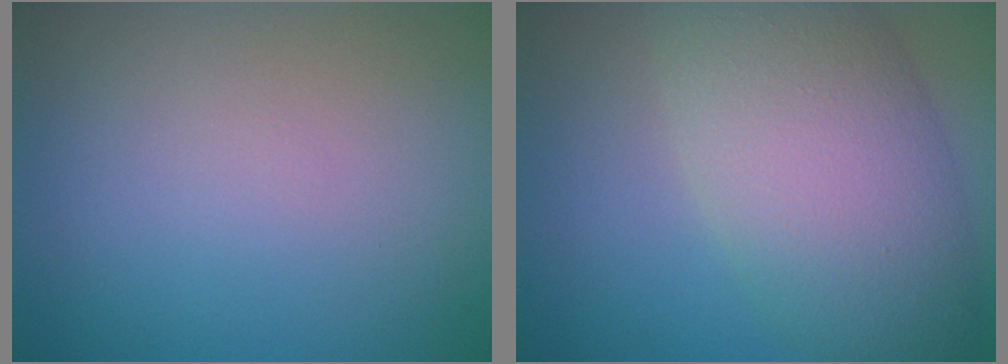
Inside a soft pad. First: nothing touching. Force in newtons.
{"total": 8.9, "press": 8.9, "slide": 0.5}